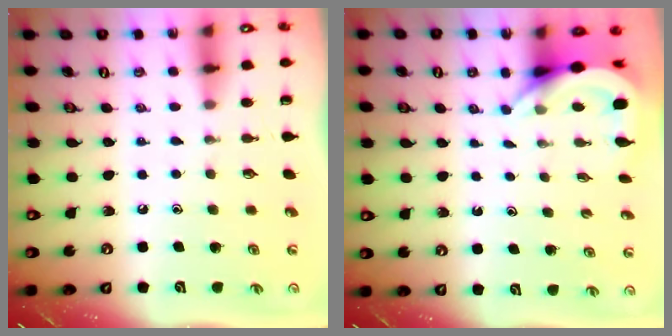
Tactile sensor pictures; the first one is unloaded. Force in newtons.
{"total": 4.1, "press": 4.1, "slide": 0.3}